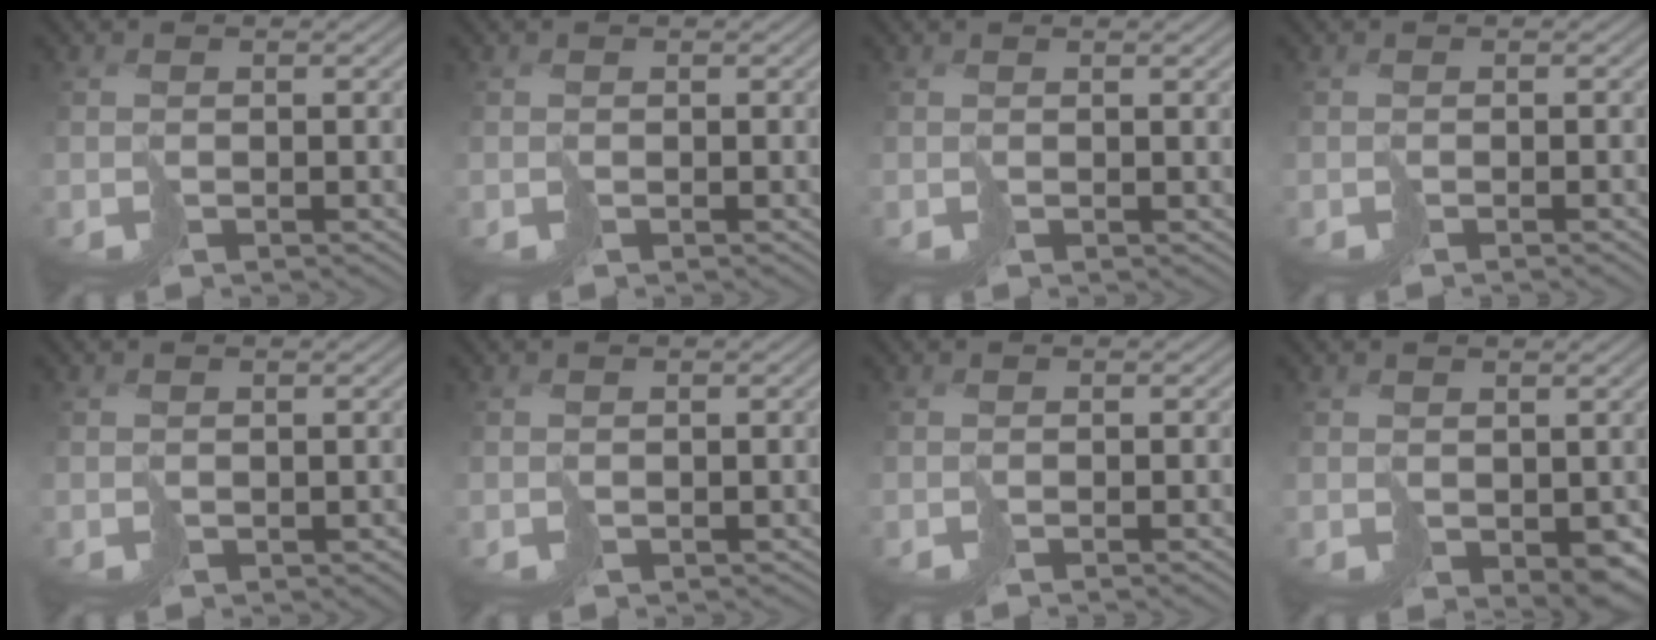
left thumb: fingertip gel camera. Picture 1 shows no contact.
{"total": 0.0}
{"total": 1.3, "force": [0.9, -0.2, 1.0], "torque": [-0.015, 0.004, 0.019]}
{"total": 0.9, "force": [-0.8, -0.3, 0.3], "torque": [-0.003, 0.003, -0.012]}
{"total": 0.9, "force": [-0.1, 0.8, 0.3], "torque": [-0.002, -0.004, -0.001]}
{"total": 1.0, "force": [-0.5, 0.7, 0.5], "torque": [-0.004, -0.003, -0.008]}
{"total": 1.1, "force": [-0.9, -0.3, 0.4], "torque": [-0.004, 0.003, -0.013]}
{"total": 2.9, "force": [0.4, 2.2, 1.9], "torque": [-0.039, -0.013, 0.015]}